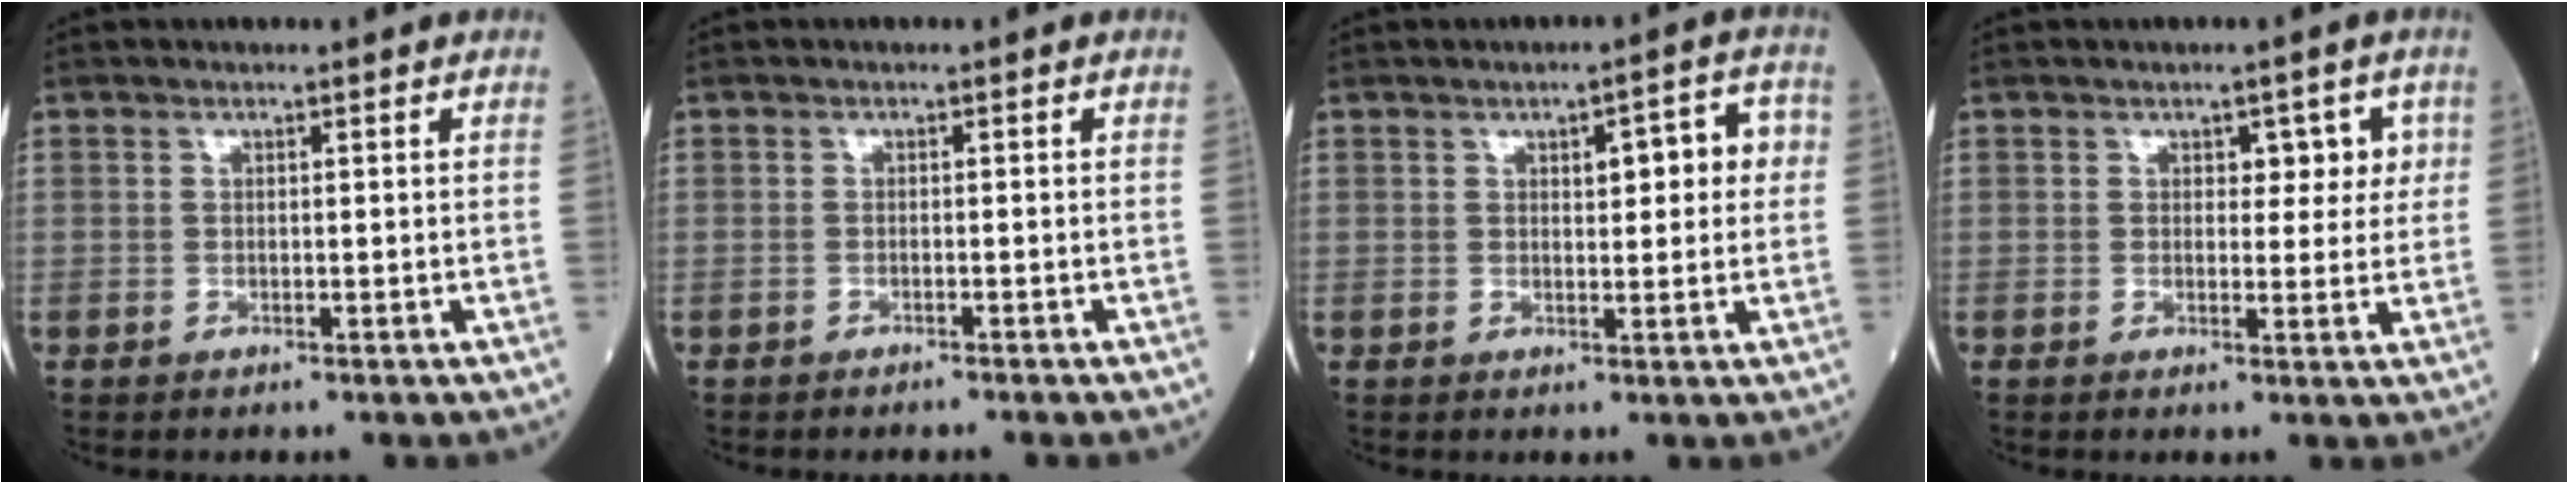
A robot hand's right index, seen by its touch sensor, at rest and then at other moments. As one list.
[{"total": 1.4, "force": [-1.3, -0.1, 0.5], "torque": [-0.010, 0.001, -0.017]}, {"total": 5.7, "force": [1.3, 1.9, 5.3], "torque": [-0.067, 0.020, 0.017]}, {"total": 4.1, "force": [1.4, 2.5, 3.0], "torque": [-0.019, 0.009, 0.016]}]